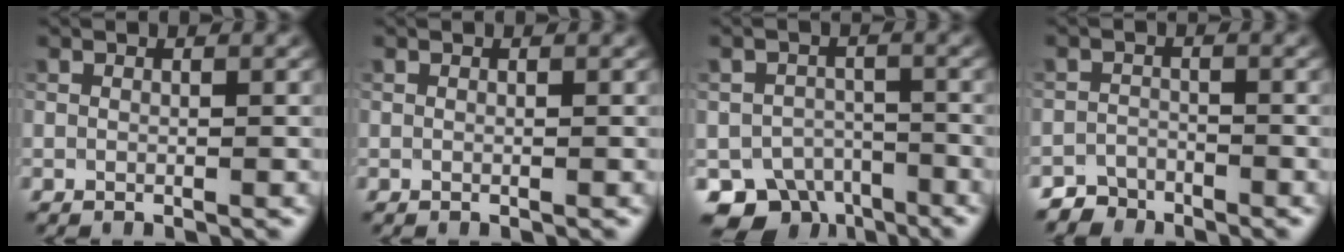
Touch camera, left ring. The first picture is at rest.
{"total": 0.0}
{"total": 6.3, "force": [-4.8, 3.8, 1.6], "torque": [-0.010, -0.021, -0.070]}
{"total": 2.7, "force": [-2.5, 1.0, -0.1], "torque": [0.006, -0.001, -0.045]}